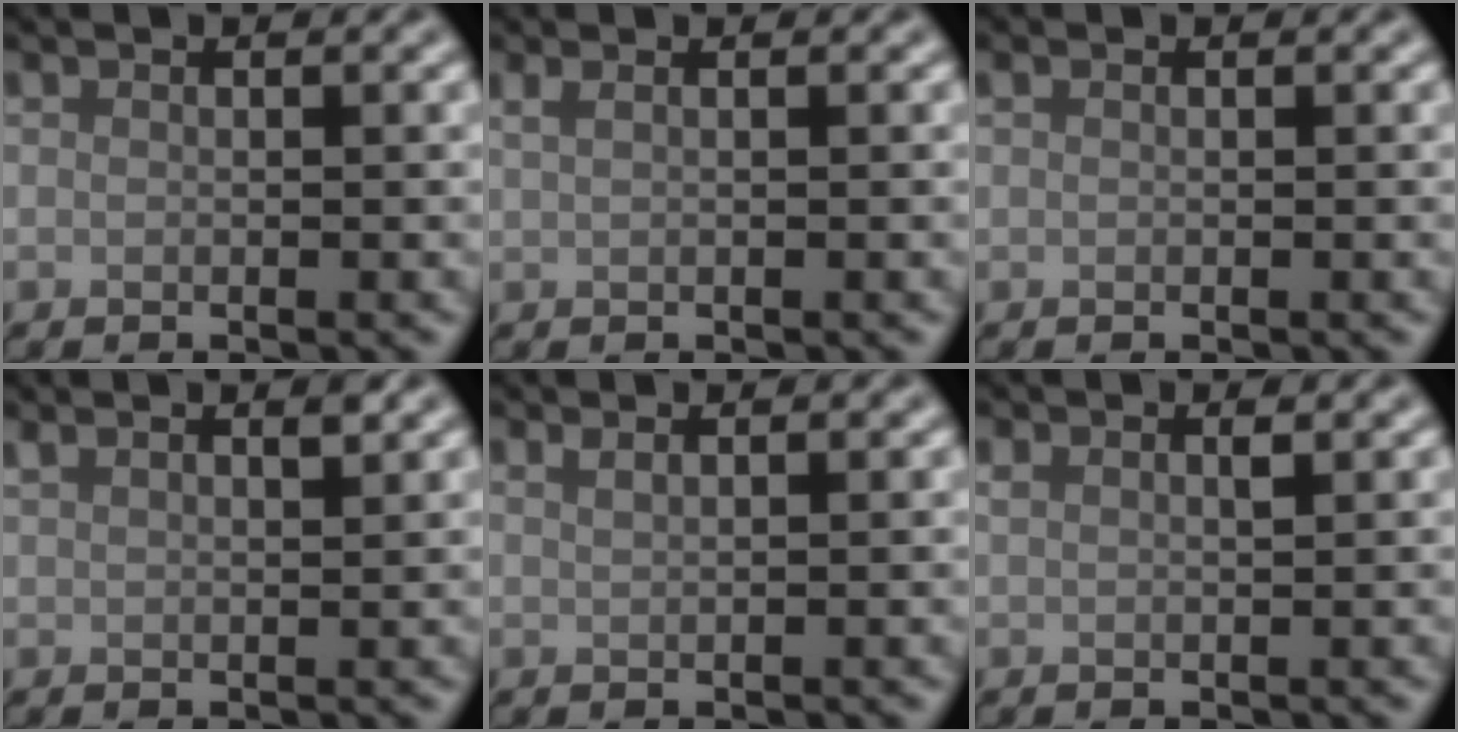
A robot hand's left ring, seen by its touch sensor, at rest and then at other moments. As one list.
[{"total": 1.4, "force": [0.7, 0.6, 1.0], "torque": [-0.017, -0.003, 0.008]}, {"total": 0.5, "force": [0.2, 0.3, 0.3], "torque": [-0.008, 0.003, 0.003]}, {"total": 1.9, "force": [1.5, 0.4, 1.1], "torque": [-0.013, 0.003, 0.025]}, {"total": 1.2, "force": [0.9, 0.5, 0.7], "torque": [-0.007, 0.000, 0.010]}, {"total": 1.1, "force": [0.7, 0.3, 0.7], "torque": [-0.017, 0.001, 0.013]}]